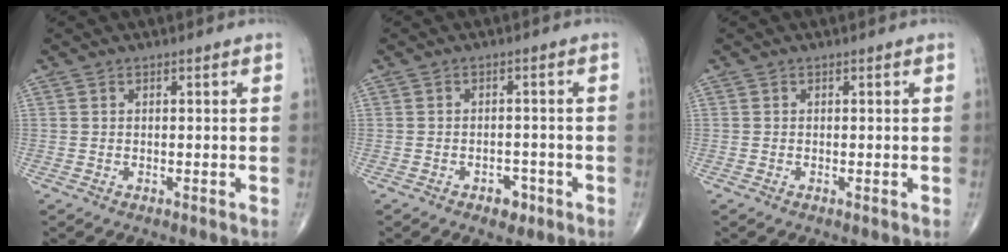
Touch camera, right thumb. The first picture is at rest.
{"total": 3.1, "force": [-1.8, 1.9, 1.6], "torque": [-0.007, 0.010, -0.022]}
{"total": 0.0}